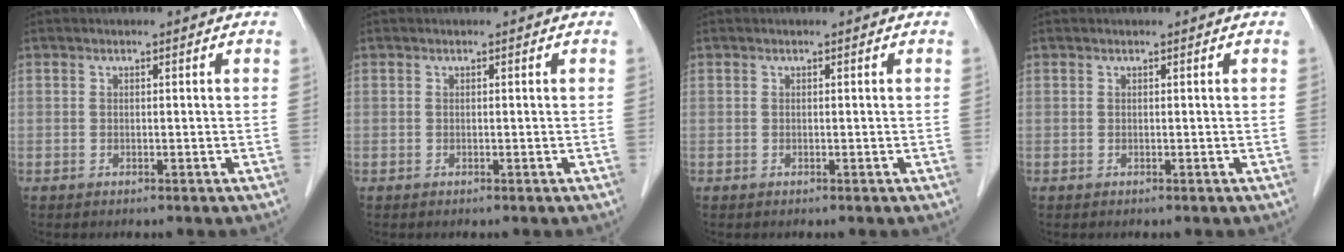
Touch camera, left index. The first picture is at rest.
{"total": 0.0}
{"total": 0.0}
{"total": 0.0}